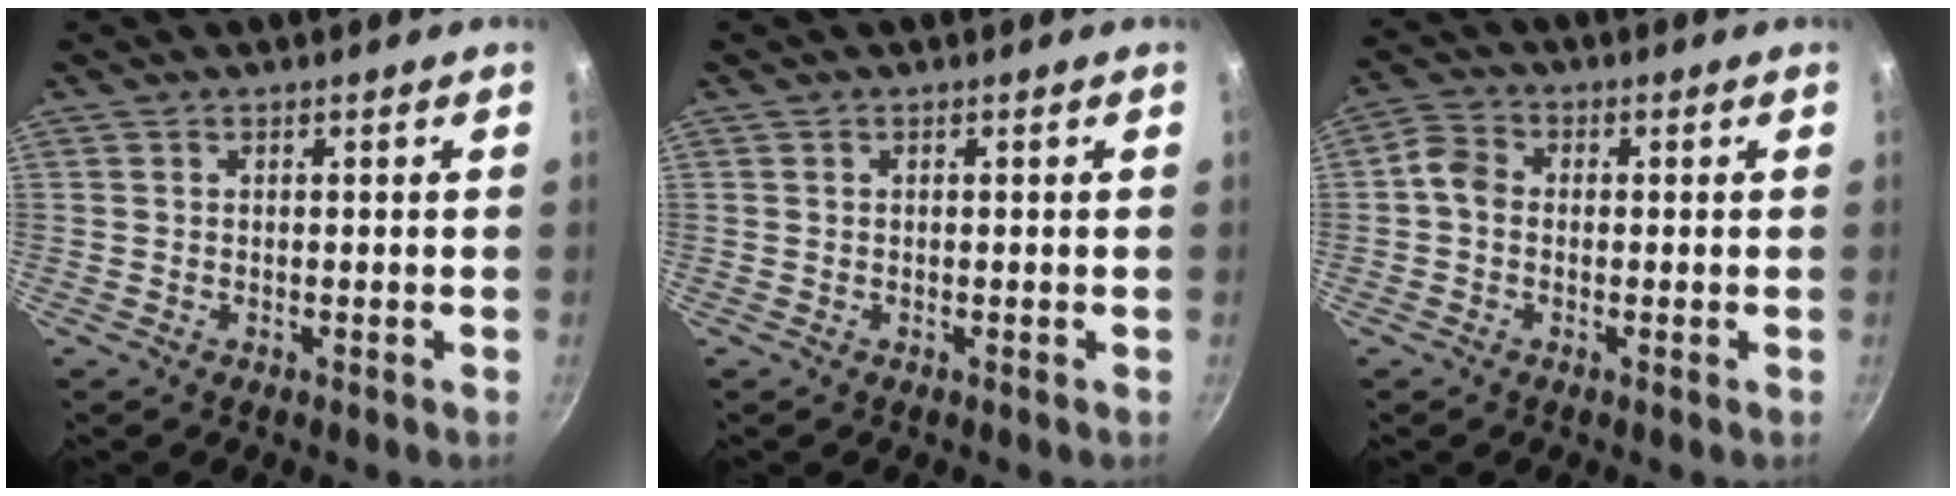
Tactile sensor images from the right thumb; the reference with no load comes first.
{"total": 0.0}
{"total": 4.4, "force": [-0.4, 3.6, 2.5], "torque": [-0.043, 0.015, -0.023]}